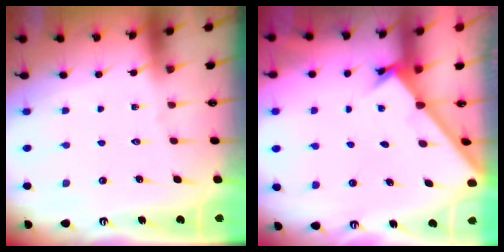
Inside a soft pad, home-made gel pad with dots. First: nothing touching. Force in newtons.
{"total": 1.7, "press": 1.7, "slide": 0.1}